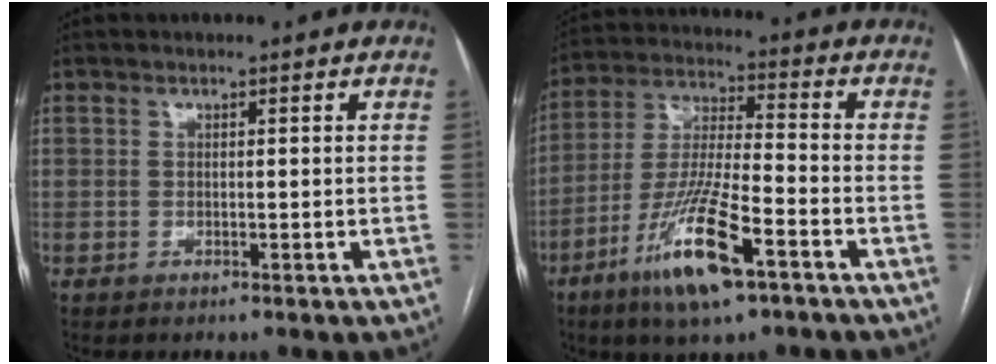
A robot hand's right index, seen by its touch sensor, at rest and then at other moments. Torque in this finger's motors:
{"motor_torque": [1.12, -1.02, 0.52, 0.21]}